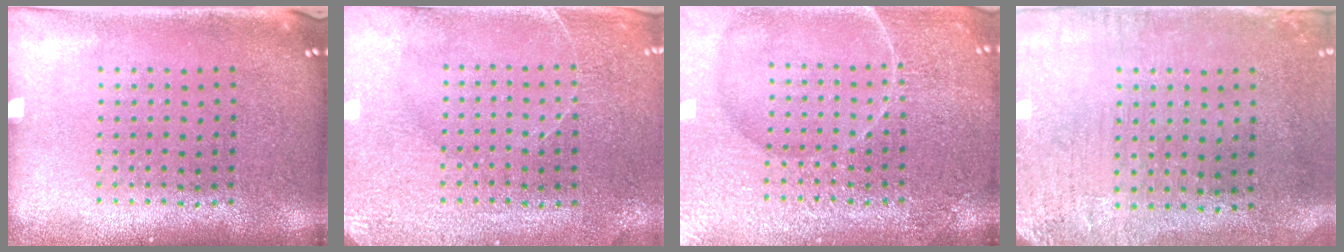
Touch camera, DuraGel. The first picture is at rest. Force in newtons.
{"total": 3.0, "press": 2.9, "slide": 0.6}
{"total": 6.6, "press": 6.5, "slide": 0.9}
{"total": 3.1, "press": 2.5, "slide": 1.9}